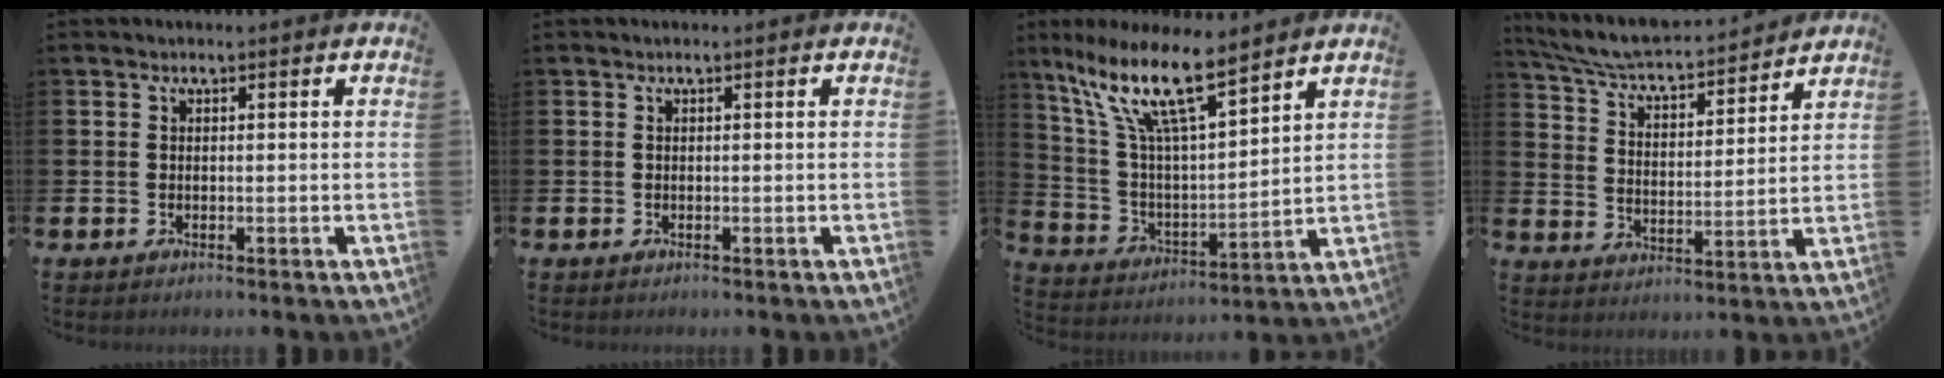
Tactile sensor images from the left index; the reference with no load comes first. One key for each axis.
{"total": 0.0}
{"total": 13.0, "fx": 9.4, "fy": 3.1, "fz": 8.4, "tx": -0.192, "ty": -0.037, "tz": 0.162}
{"total": 6.4, "fx": 6.0, "fy": 0.8, "fz": 2.0, "tx": -0.065, "ty": -0.052, "tz": 0.098}